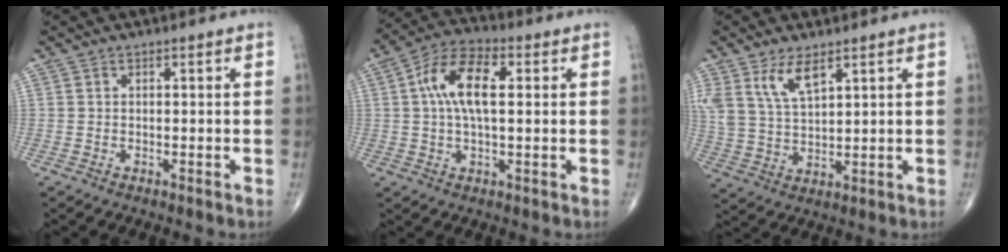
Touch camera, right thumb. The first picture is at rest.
{"total": 11.5, "force": [2.1, 5.5, 9.8], "torque": [-0.184, 0.023, 0.032]}
{"total": 7.6, "force": [4.6, 3.2, 5.2], "torque": [-0.099, -0.021, 0.099]}